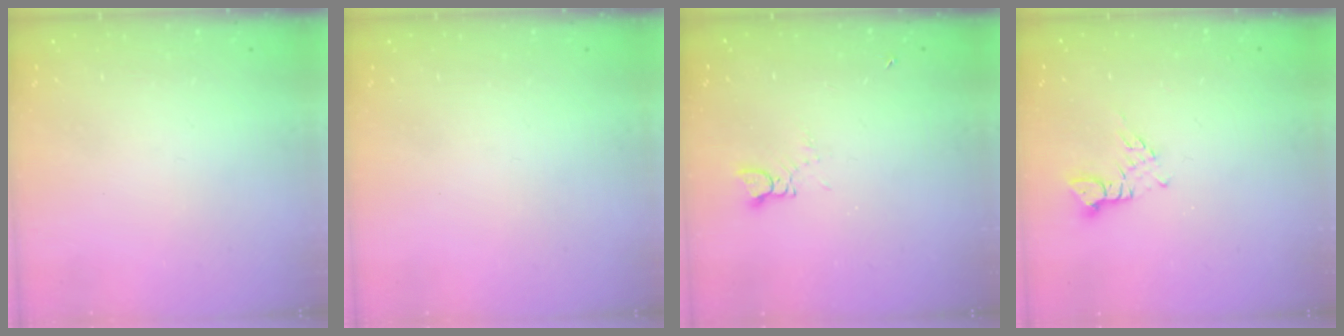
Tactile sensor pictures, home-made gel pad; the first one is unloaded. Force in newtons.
{"total": 0.0}
{"total": 1.2, "press": 1.1, "slide": 0.1}
{"total": 3.3, "press": 3.2, "slide": 0.4}